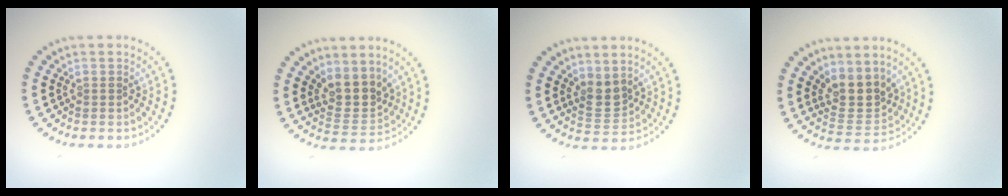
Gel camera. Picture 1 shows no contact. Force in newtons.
{"total": 3.6, "press": 3.1, "slide": 1.9}
{"total": 2.2, "press": 1.8, "slide": 1.3}
{"total": 3.8, "press": 3.4, "slide": 1.8}